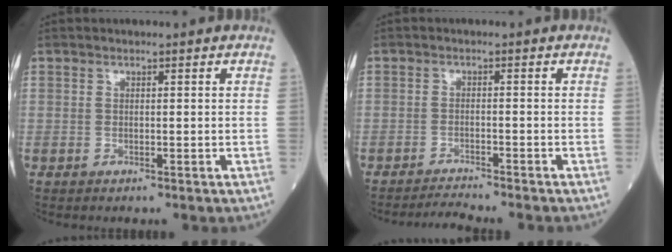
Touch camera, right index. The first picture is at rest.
{"total": 3.6, "force": [-3.4, -0.9, 0.6], "torque": [-0.013, -0.015, -0.055]}